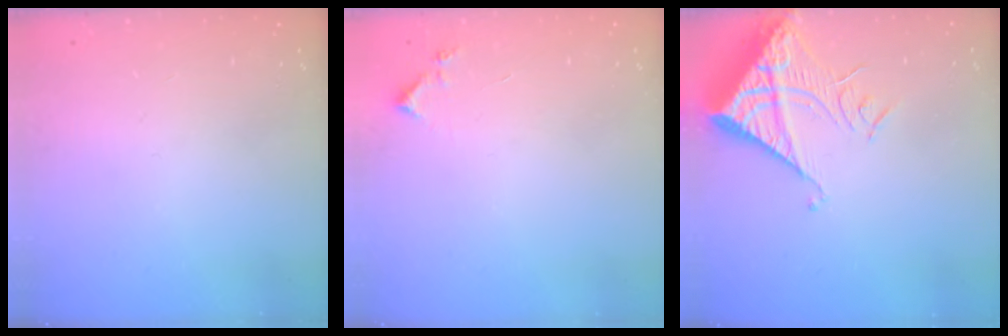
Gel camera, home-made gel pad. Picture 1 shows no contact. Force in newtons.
{"total": 4.9, "press": 4.8, "slide": 0.5}
{"total": 13.1, "press": 13.0, "slide": 1.7}